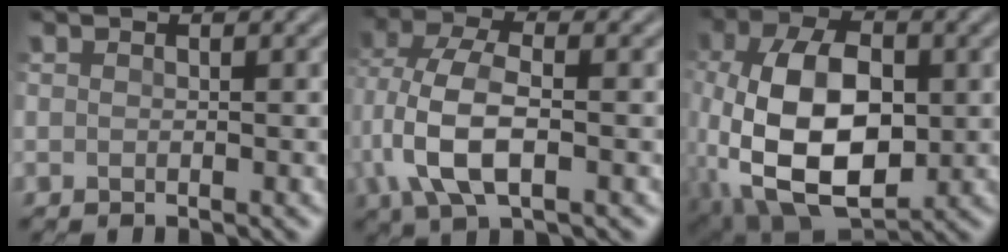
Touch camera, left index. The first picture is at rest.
{"total": 7.6, "force": [-1.1, 3.7, 6.5], "torque": [-0.146, 0.011, -0.027]}
{"total": 13.4, "force": [-1.8, 7.9, 10.6], "torque": [-0.224, -0.012, -0.033]}